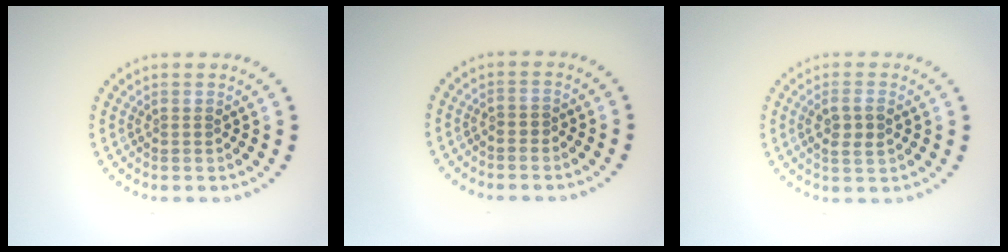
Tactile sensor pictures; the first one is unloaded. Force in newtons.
{"total": 0.5, "press": 0.4, "slide": 0.4}
{"total": 2.4, "press": 2.3, "slide": 0.5}